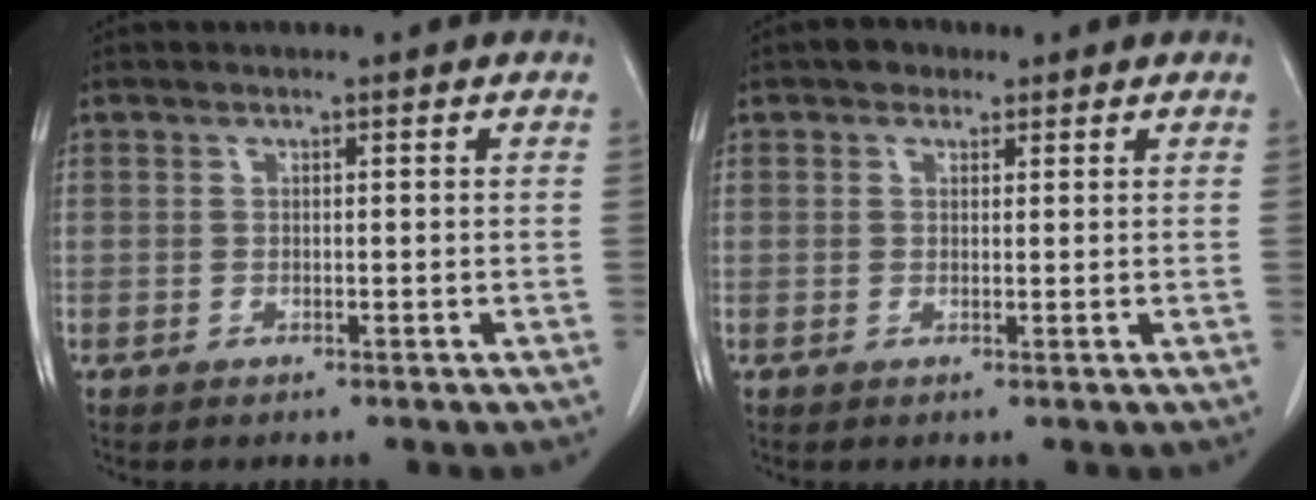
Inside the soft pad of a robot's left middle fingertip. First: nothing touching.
{"total": 1.9, "force": [1.2, 1.4, 0.7], "torque": [-0.009, 0.007, 0.015]}